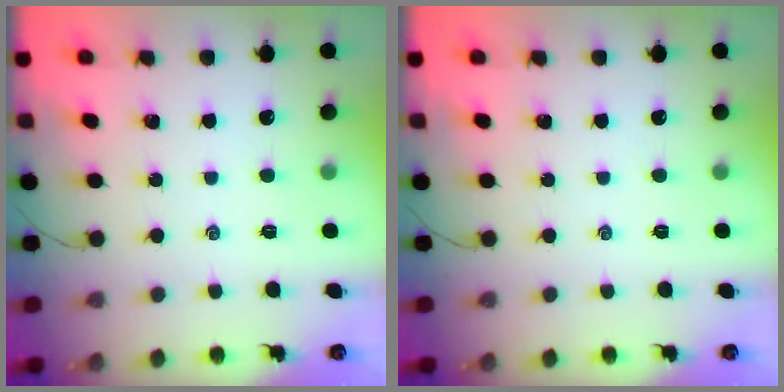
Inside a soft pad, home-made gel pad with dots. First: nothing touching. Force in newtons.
{"total": 0.0}